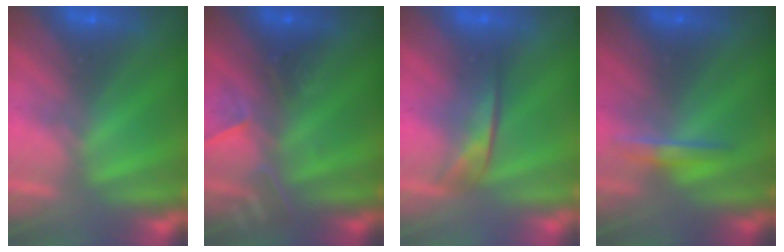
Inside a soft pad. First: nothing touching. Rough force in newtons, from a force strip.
{"total": 2.3}
{"total": 1.8}
{"total": 1.7}